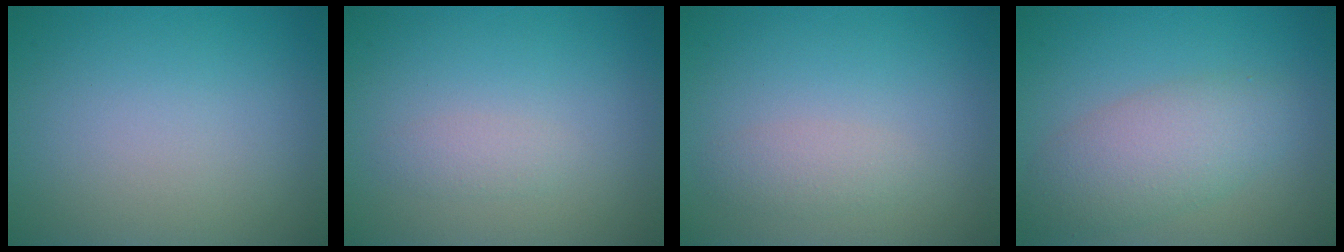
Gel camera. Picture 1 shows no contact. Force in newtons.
{"total": 1.1, "press": 1.1, "slide": 0.1}
{"total": 1.5, "press": 1.5, "slide": 0.1}
{"total": 4.5, "press": 4.5, "slide": 0.3}